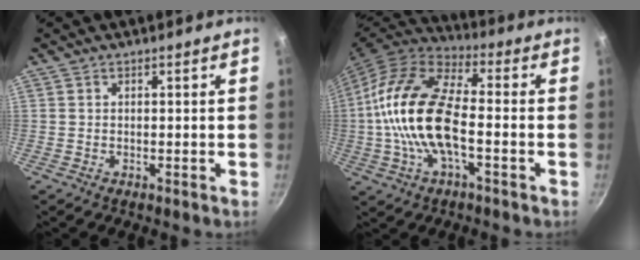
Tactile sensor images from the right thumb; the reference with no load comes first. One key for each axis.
{"total": 18.6, "fx": -2.0, "fy": 8.8, "fz": 16.2, "tx": -0.302, "ty": 0.033, "tz": -0.052}